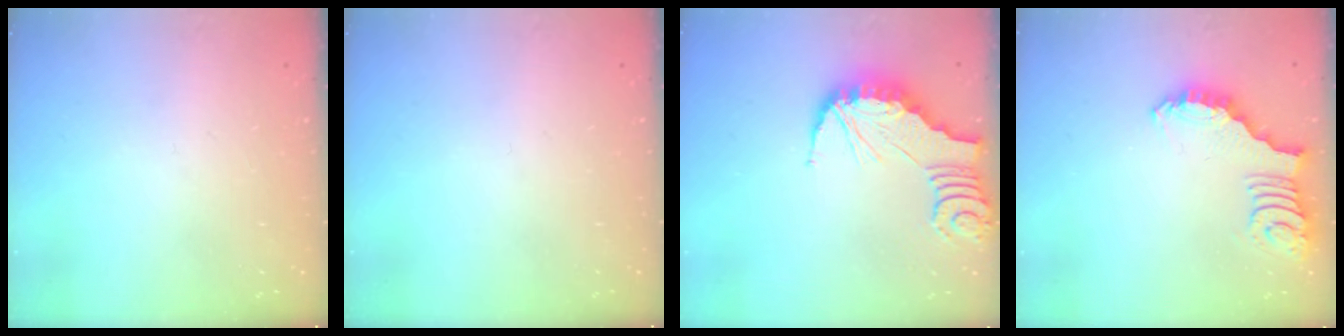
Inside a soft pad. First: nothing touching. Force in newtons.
{"total": 0.0}
{"total": 2.2, "press": 2.2, "slide": 0.2}
{"total": 2.7, "press": 2.6, "slide": 0.5}